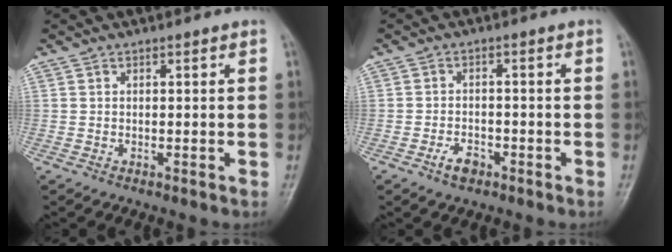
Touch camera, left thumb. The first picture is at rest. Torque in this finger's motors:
{"motor_torque": [-0.13, 0.22, 0.21, 0.13, 0.00]}